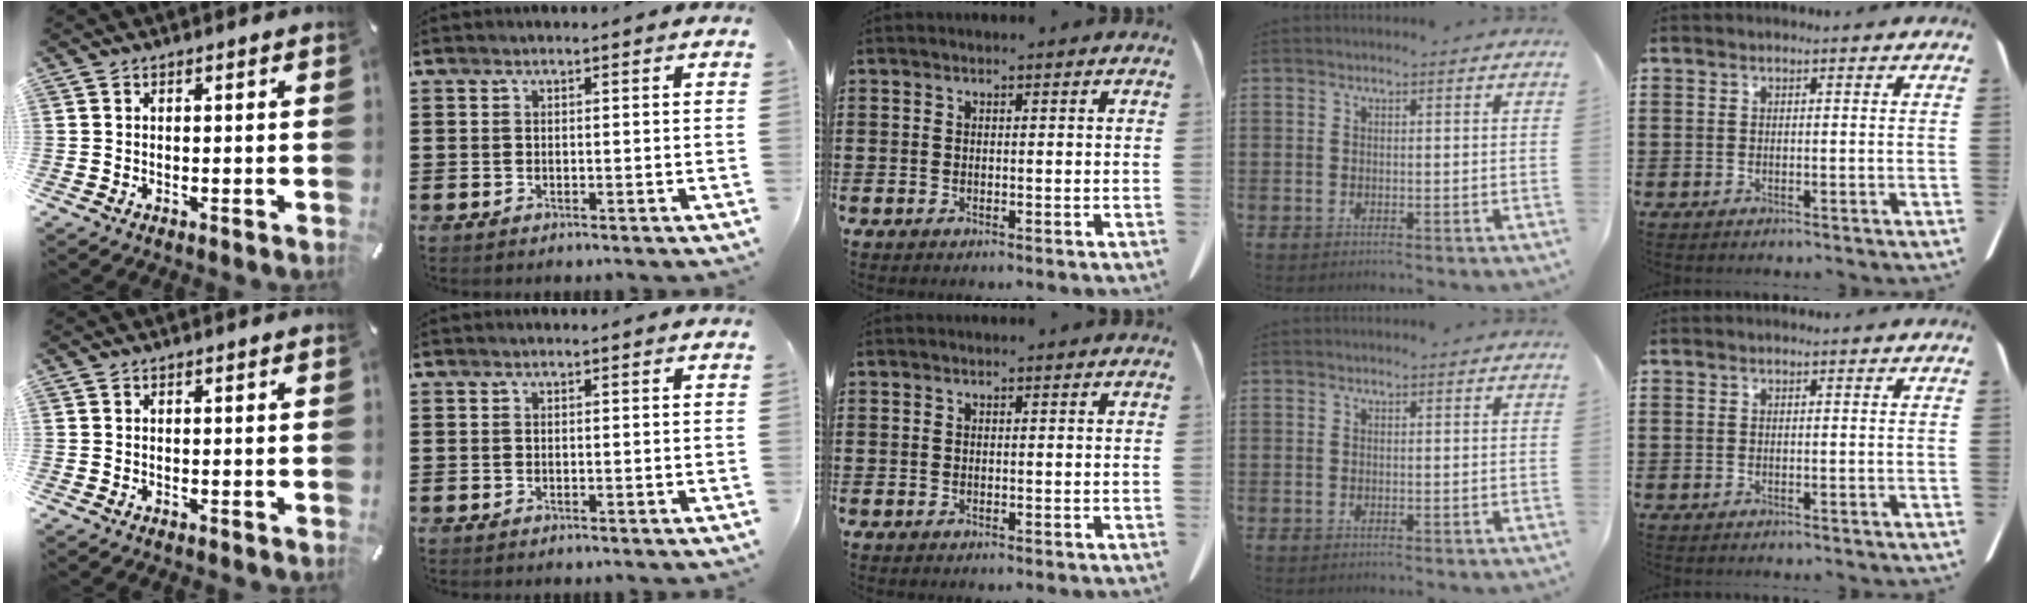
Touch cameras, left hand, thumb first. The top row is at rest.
{}